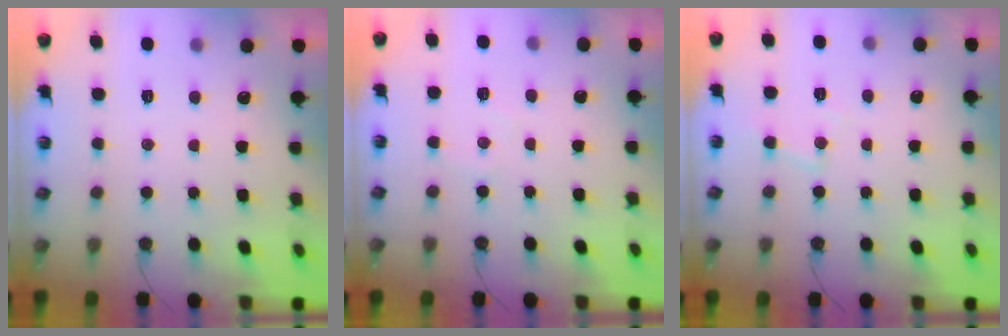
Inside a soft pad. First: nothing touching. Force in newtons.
{"total": 4.4, "press": 4.3, "slide": 0.8}
{"total": 4.8, "press": 4.8, "slide": 0.6}